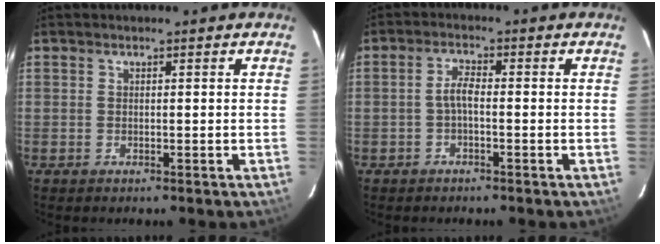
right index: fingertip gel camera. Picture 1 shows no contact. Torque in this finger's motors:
{"motor_torque": [0.35, -0.03, 0.21, 0.07]}